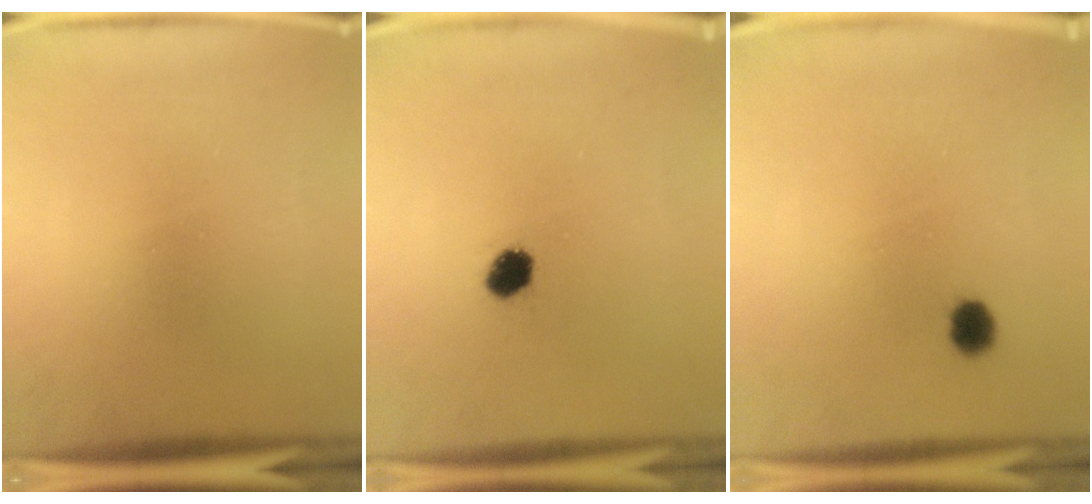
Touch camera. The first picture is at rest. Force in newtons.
{"total": 2.6}
{"total": 3.4}